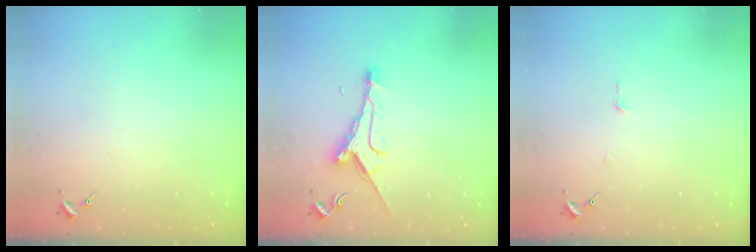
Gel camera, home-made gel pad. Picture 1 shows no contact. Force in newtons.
{"total": 9.4, "press": 9.4, "slide": 0.8}
{"total": 2.7, "press": 2.7, "slide": 0.2}